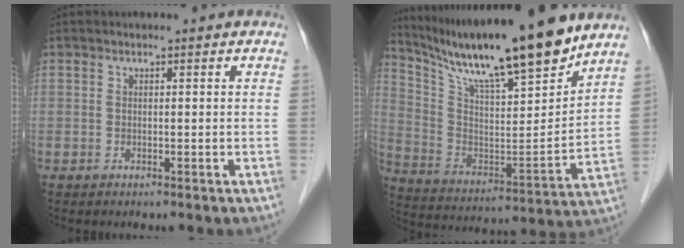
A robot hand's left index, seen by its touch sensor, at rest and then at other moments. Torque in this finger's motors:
{"motor_torque": [0.43, -0.55, 0.37, 0.12]}